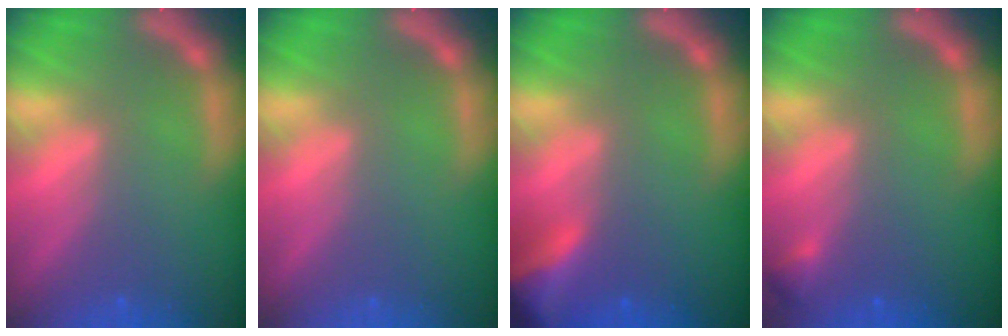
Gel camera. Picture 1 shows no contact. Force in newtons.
{"total": 0.0}
{"total": 5.9}
{"total": 0.9}